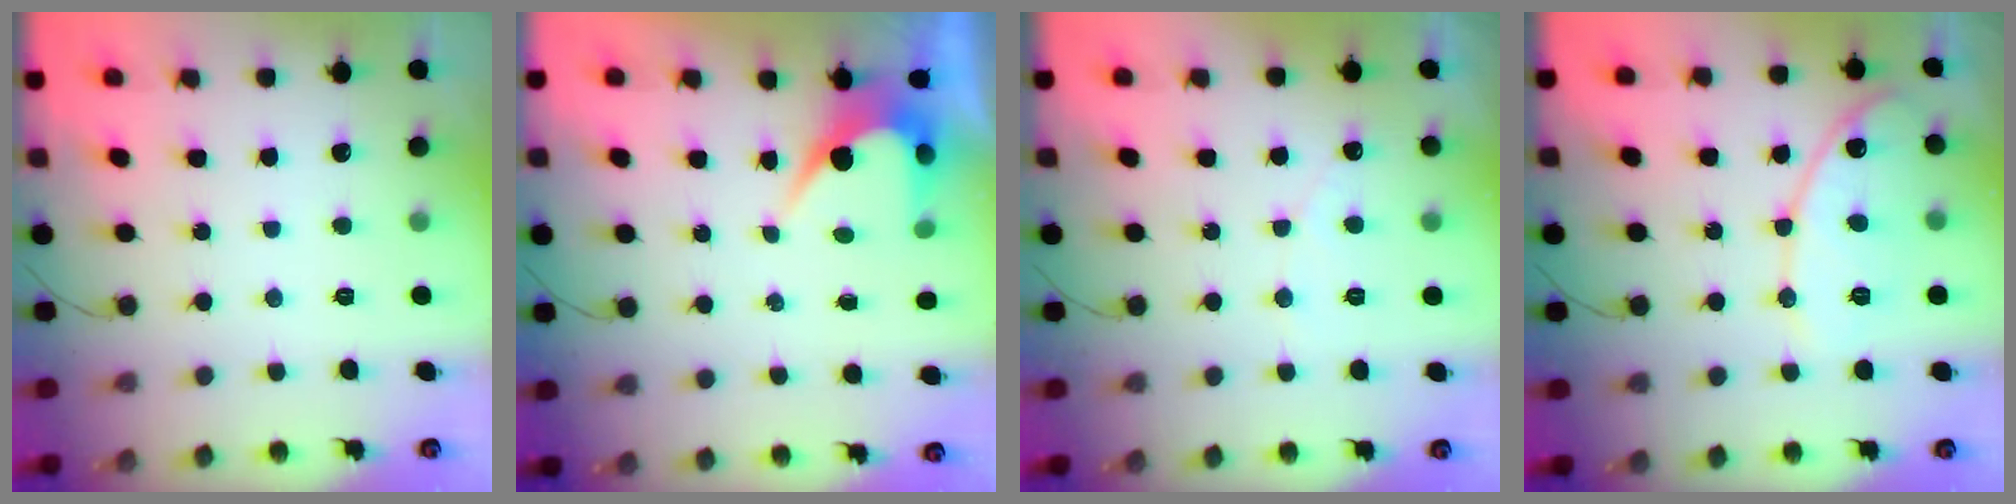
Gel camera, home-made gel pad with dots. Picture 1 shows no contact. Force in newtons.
{"total": 5.1, "press": 5.0, "slide": 0.2}
{"total": 2.8, "press": 2.8, "slide": 0.2}
{"total": 12.2, "press": 12.1, "slide": 1.0}